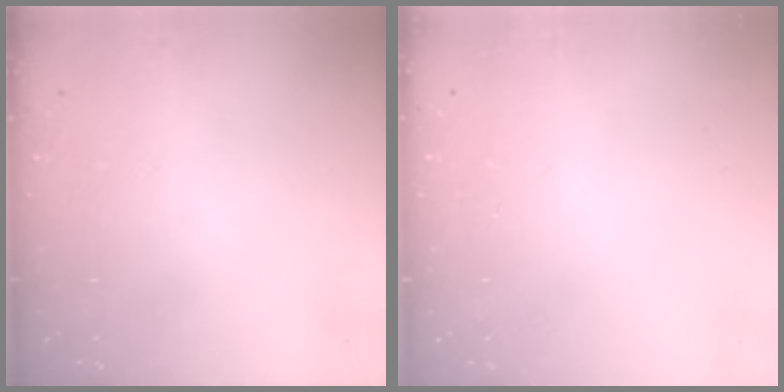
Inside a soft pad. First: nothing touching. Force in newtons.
{"total": 2.4, "press": 2.4, "slide": 0.2}